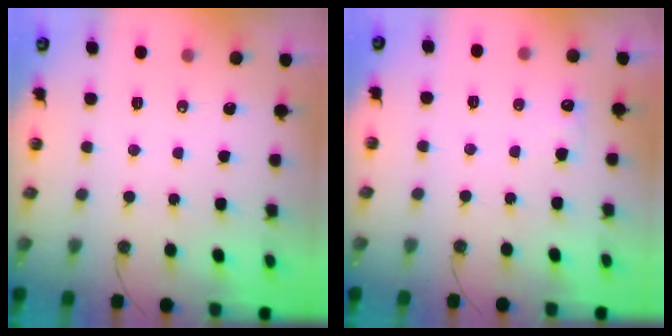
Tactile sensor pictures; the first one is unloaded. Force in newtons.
{"total": 6.0, "press": 5.8, "slide": 1.2}